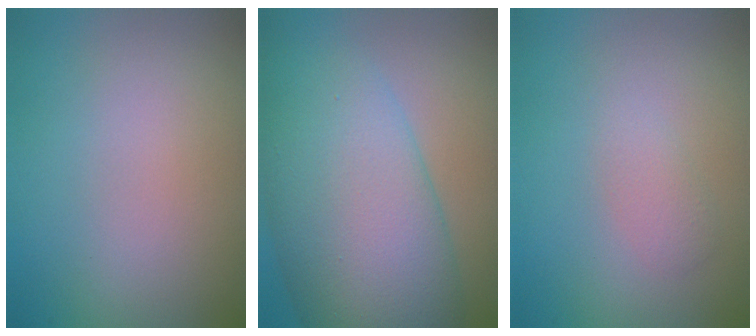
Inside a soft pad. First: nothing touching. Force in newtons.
{"total": 12.9, "press": 12.9, "slide": 0.2}
{"total": 1.2, "press": 1.2, "slide": 0.0}